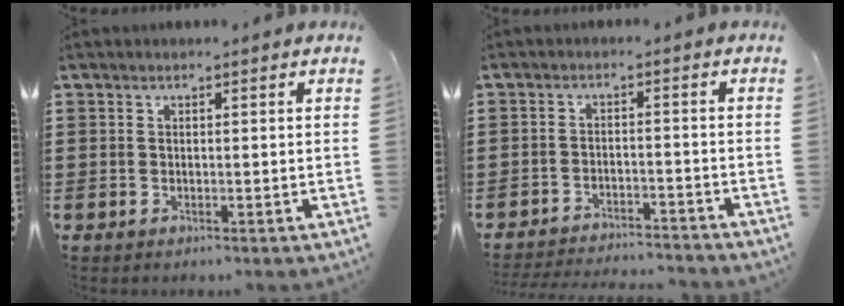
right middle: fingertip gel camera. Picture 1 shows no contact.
{"total": 3.4, "force": [-3.4, 0.0, 0.3], "torque": [-0.008, 0.003, -0.072]}